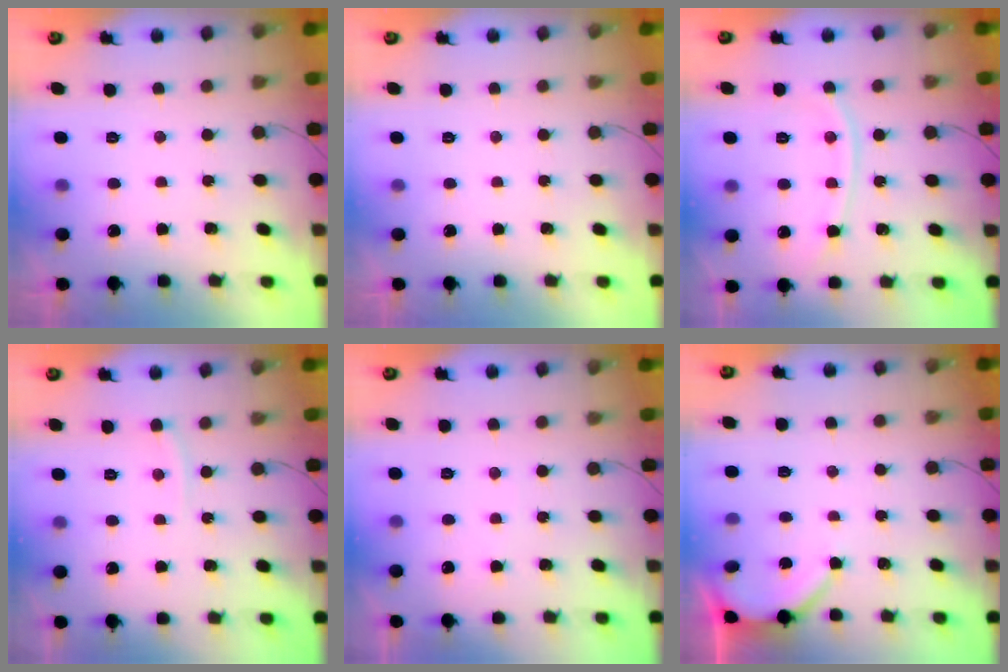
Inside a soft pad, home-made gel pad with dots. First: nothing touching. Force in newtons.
{"total": 0.0}
{"total": 9.9, "press": 9.8, "slide": 1.3}
{"total": 4.7, "press": 4.6, "slide": 0.6}
{"total": 2.7, "press": 2.7, "slide": 0.3}
{"total": 3.9, "press": 3.9, "slide": 0.3}